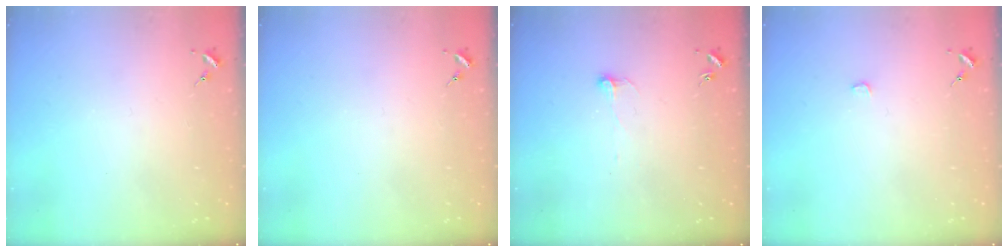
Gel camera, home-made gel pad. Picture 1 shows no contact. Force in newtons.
{"total": 0.0}
{"total": 4.5, "press": 4.5, "slide": 0.5}
{"total": 0.8, "press": 0.8, "slide": 0.1}